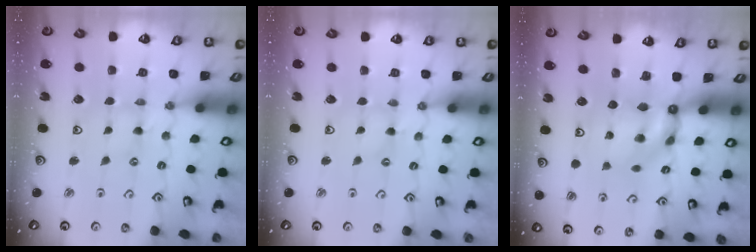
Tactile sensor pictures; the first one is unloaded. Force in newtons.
{"total": 0.0}
{"total": 8.0, "press": 7.9, "slide": 0.5}